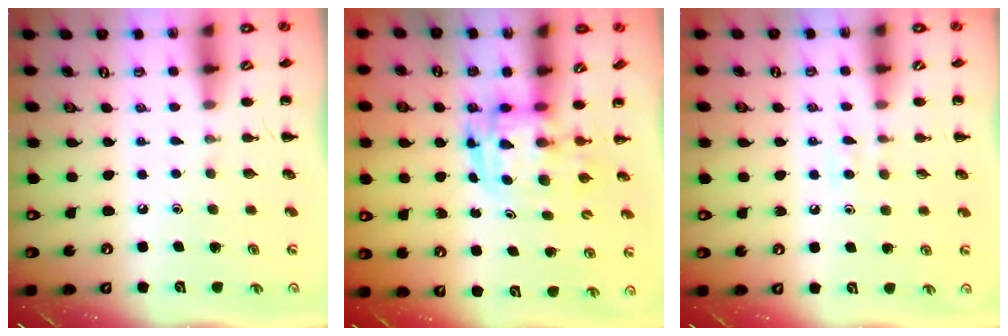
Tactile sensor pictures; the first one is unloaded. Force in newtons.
{"total": 3.3, "press": 3.2, "slide": 0.7}
{"total": 4.9, "press": 4.6, "slide": 1.6}